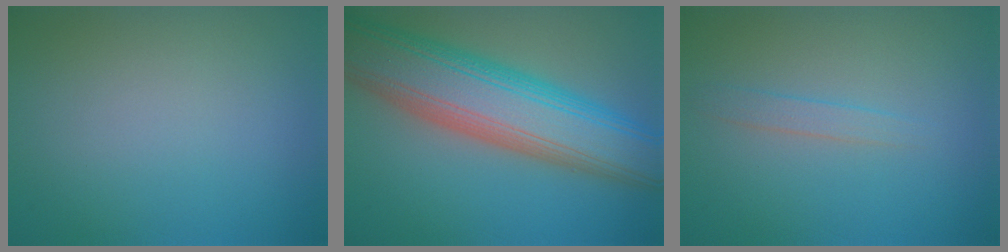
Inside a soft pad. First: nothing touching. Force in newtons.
{"total": 12.2, "press": 12.1, "slide": 0.6}
{"total": 1.2, "press": 1.2, "slide": 0.0}